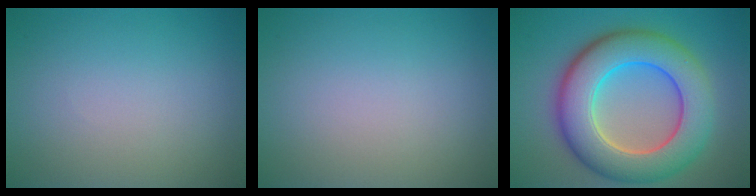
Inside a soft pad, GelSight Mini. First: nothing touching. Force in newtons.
{"total": 0.0}
{"total": 10.7, "press": 10.7, "slide": 0.6}